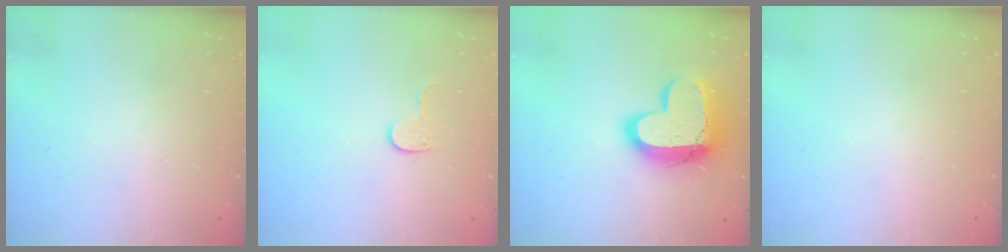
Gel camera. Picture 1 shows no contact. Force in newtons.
{"total": 5.5, "press": 5.5, "slide": 0.5}
{"total": 16.7, "press": 16.7, "slide": 1.5}
{"total": 0.0}